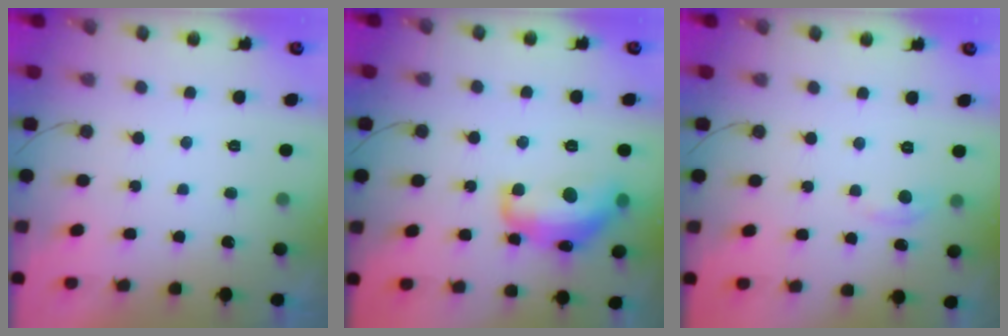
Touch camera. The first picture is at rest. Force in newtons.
{"total": 15.8, "press": 15.7, "slide": 1.2}
{"total": 3.1, "press": 3.1, "slide": 0.5}